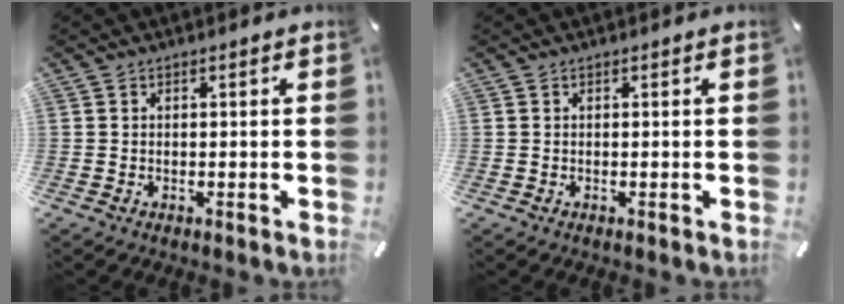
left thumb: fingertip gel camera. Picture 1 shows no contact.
{"total": 0.0}